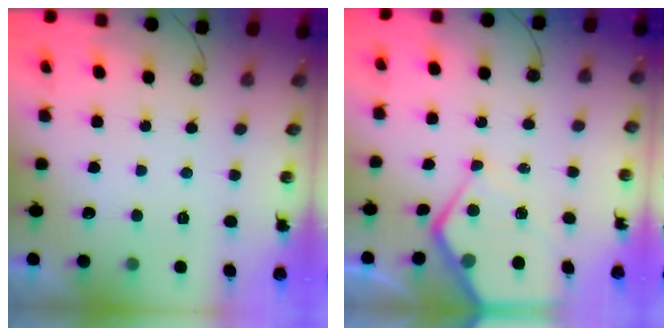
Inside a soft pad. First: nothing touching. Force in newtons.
{"total": 8.9, "press": 8.9, "slide": 1.1}